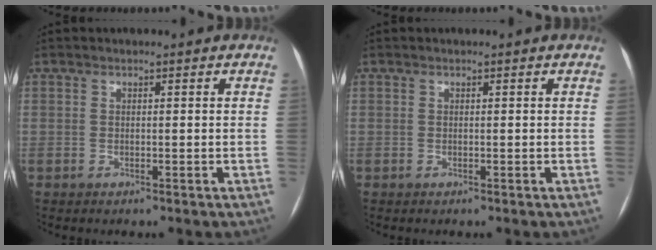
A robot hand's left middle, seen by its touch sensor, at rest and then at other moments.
{"total": 0.0}